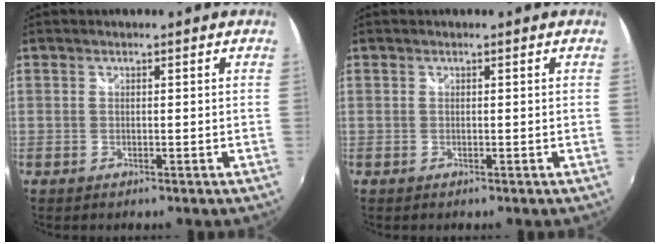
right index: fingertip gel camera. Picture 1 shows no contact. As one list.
[{"total": 0.0}]